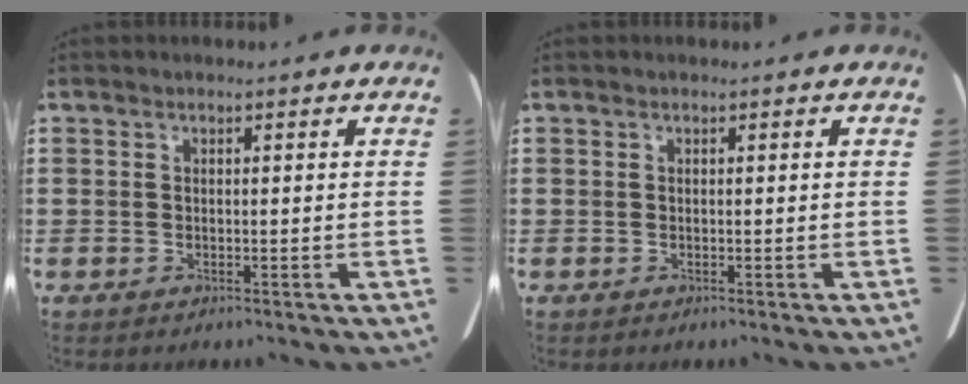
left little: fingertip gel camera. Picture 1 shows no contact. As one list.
[{"total": 0.0}]